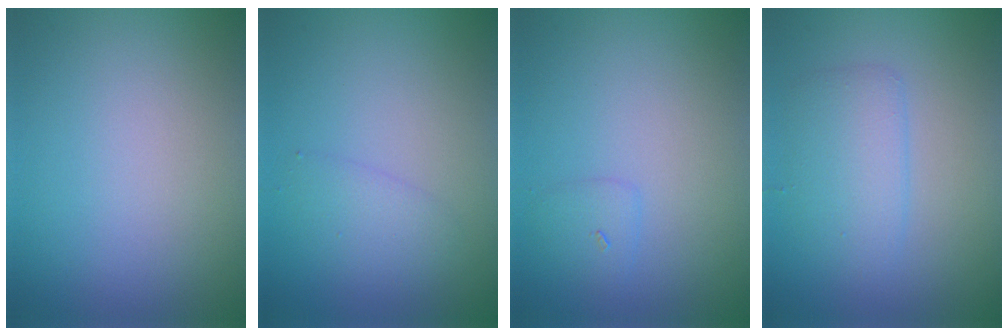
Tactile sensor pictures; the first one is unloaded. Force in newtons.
{"total": 1.5, "press": 1.5, "slide": 0.1}
{"total": 0.5, "press": 0.5, "slide": 0.0}
{"total": 2.9, "press": 2.9, "slide": 0.2}